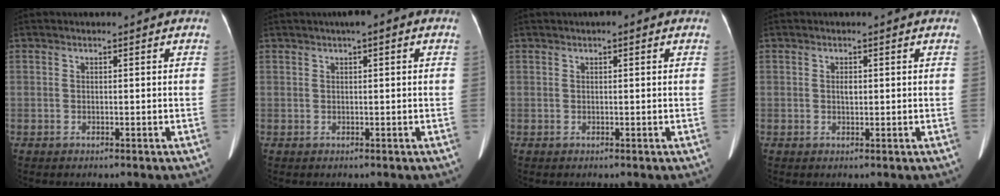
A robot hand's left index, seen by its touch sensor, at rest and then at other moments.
{"total": 2.7, "force": [1.3, 0.6, 2.3], "torque": [-0.037, 0.015, 0.015]}
{"total": 1.3, "force": [0.7, 0.5, 1.0], "torque": [-0.016, 0.011, 0.008]}
{"total": 0.9, "force": [0.1, 0.5, 0.8], "torque": [-0.016, 0.002, 0.003]}